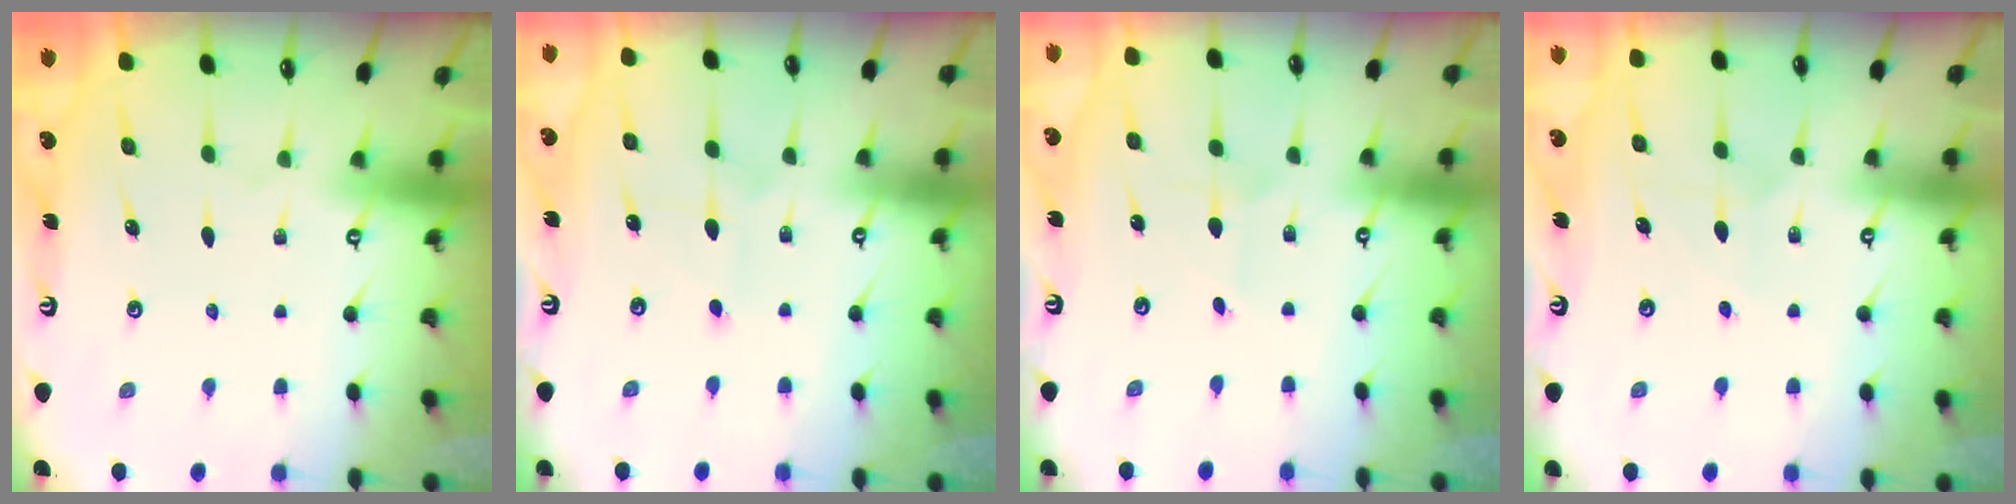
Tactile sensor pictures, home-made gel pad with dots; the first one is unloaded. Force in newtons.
{"total": 4.9, "press": 4.9, "slide": 0.5}
{"total": 1.1, "press": 1.1, "slide": 0.1}
{"total": 5.5, "press": 5.4, "slide": 0.6}